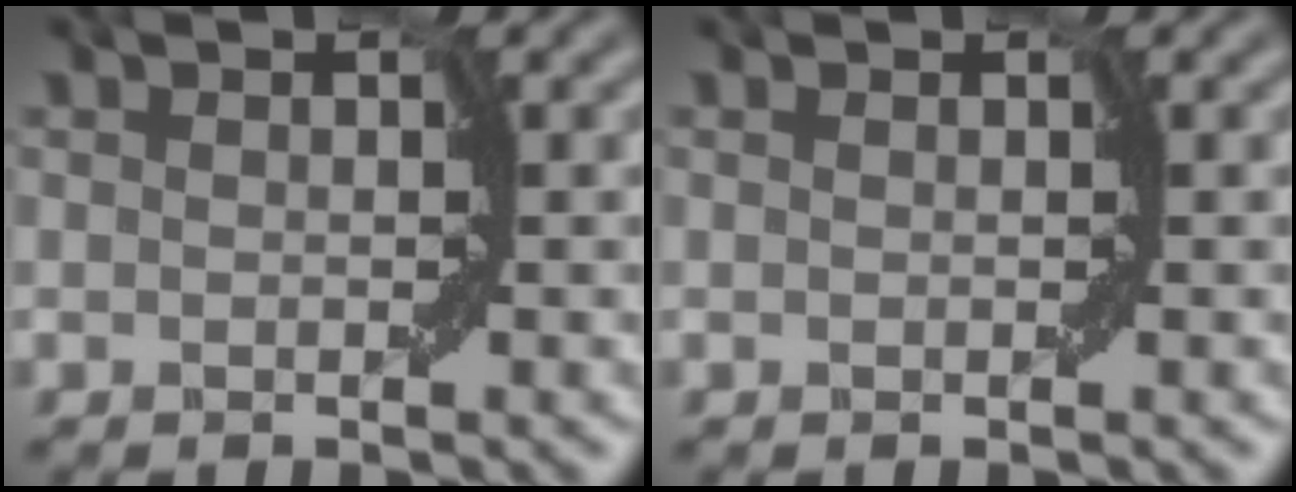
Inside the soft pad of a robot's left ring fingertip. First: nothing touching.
{"total": 0.0}